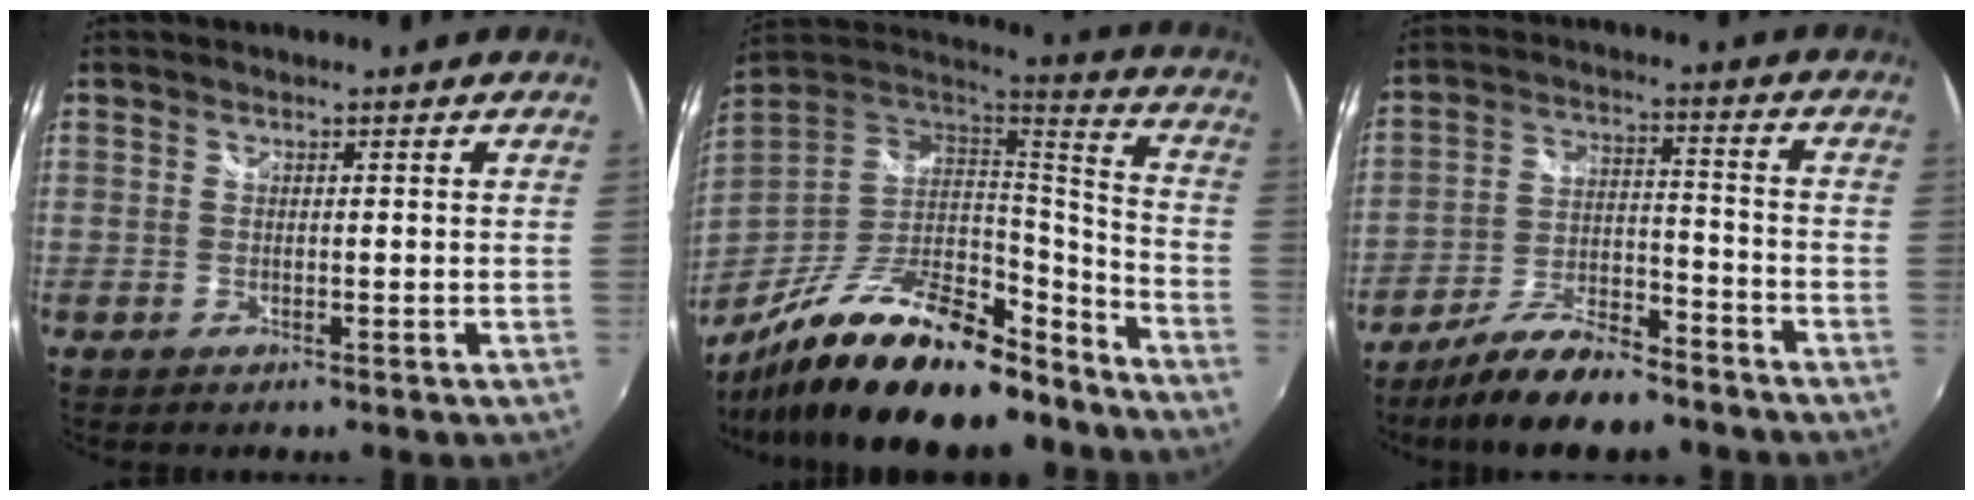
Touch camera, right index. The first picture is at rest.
{"total": 29.2, "force": [-21.3, 10.4, 17.0], "torque": [-0.294, -0.009, -0.332]}
{"total": 13.8, "force": [-11.1, 4.2, 7.0], "torque": [-0.142, 0.002, -0.187]}